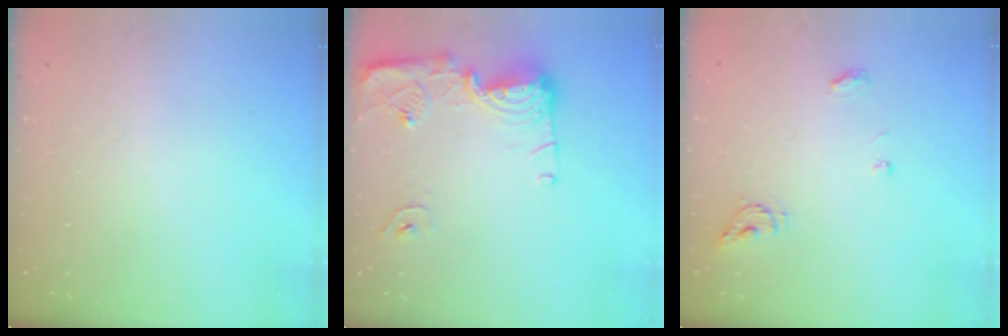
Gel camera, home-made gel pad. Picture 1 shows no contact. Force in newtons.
{"total": 13.8, "press": 13.8, "slide": 1.3}
{"total": 5.3, "press": 5.3, "slide": 0.4}